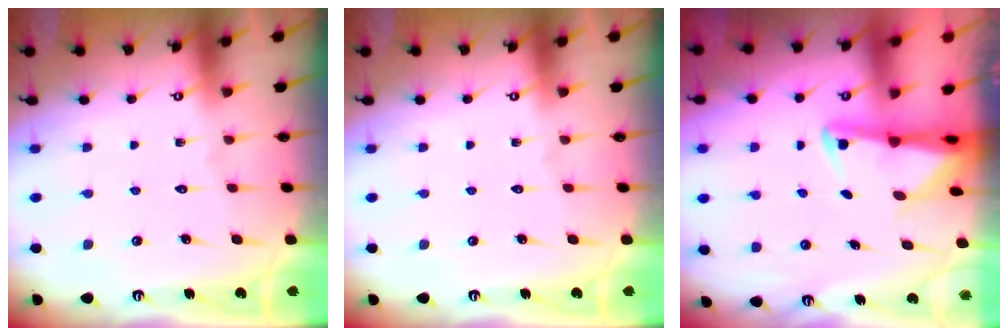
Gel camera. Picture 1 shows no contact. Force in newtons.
{"total": 0.0}
{"total": 2.7, "press": 2.6, "slide": 0.6}